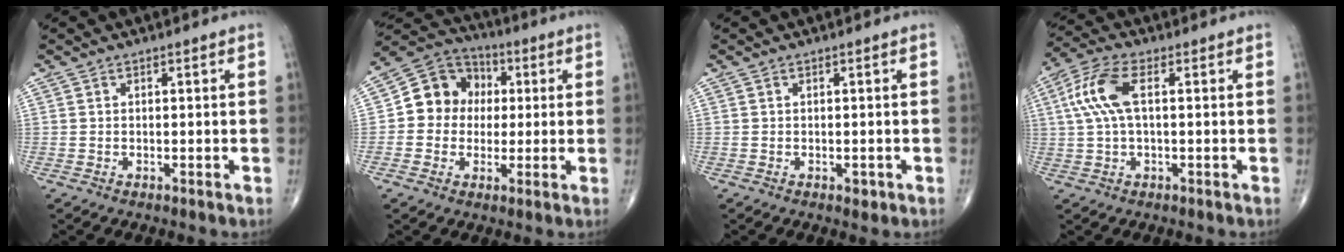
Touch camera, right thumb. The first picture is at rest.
{"total": 11.2, "force": [0.9, 10.0, 4.9], "torque": [-0.044, 0.024, 0.002]}
{"total": 1.2, "force": [-0.4, 0.8, 0.8], "torque": [-0.006, -0.001, -0.005]}
{"total": 8.6, "force": [1.5, 3.7, 7.7], "torque": [-0.187, 0.025, 0.026]}